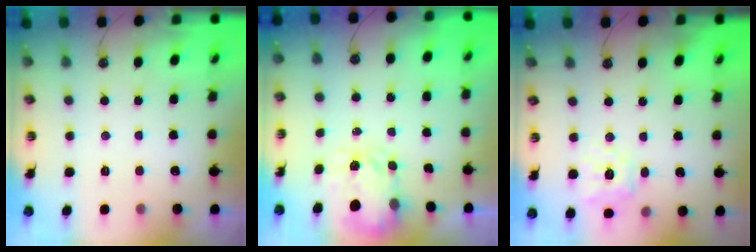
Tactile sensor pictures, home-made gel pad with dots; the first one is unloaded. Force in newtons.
{"total": 3.6, "press": 3.5, "slide": 0.4}
{"total": 11.4, "press": 11.3, "slide": 1.4}